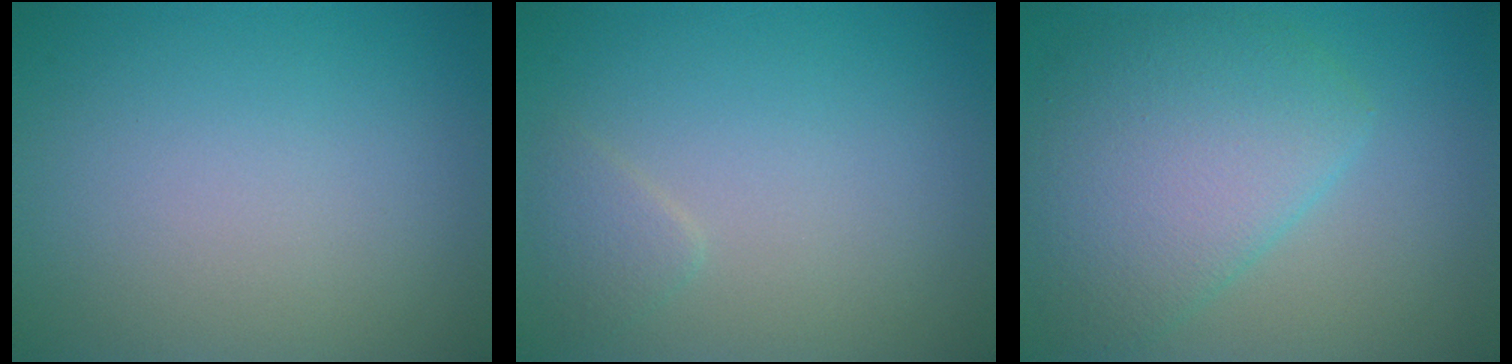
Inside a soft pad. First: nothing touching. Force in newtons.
{"total": 1.2, "press": 1.2, "slide": 0.1}
{"total": 6.5, "press": 6.5, "slide": 0.2}